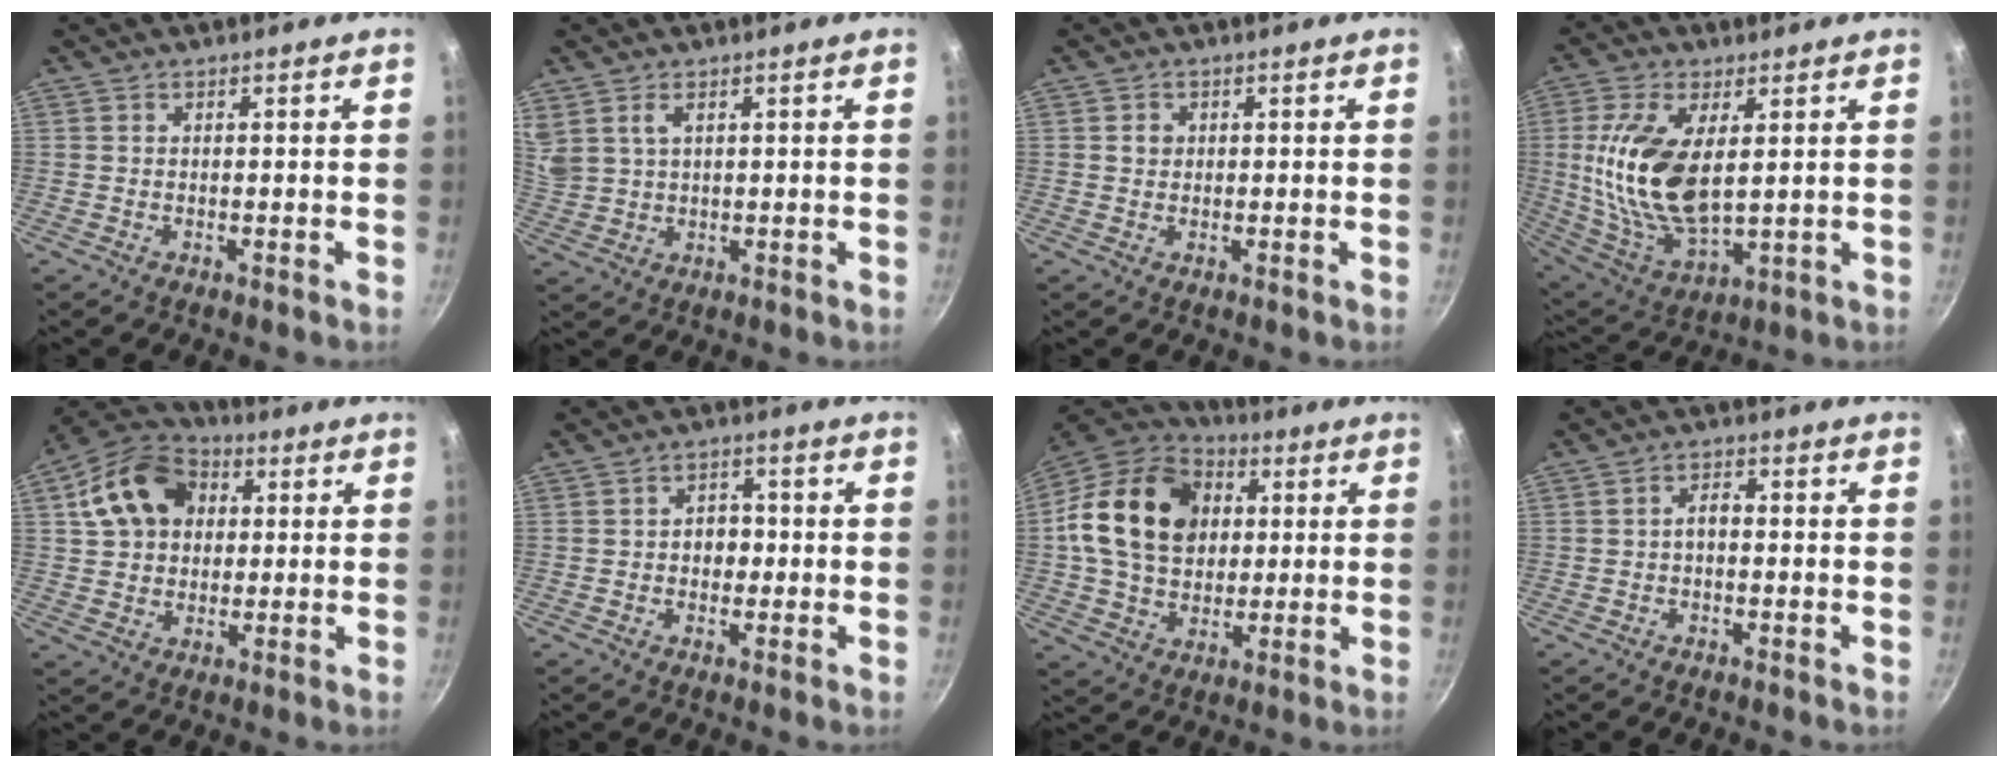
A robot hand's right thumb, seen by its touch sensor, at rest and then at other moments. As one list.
[{"total": 5.8, "force": [3.0, 3.5, 3.6], "torque": [-0.061, -0.008, 0.067]}, {"total": 1.7, "force": [0.3, 1.5, 0.6], "torque": [-0.005, 0.003, 0.003]}, {"total": 17.2, "force": [2.8, 8.5, 14.7], "torque": [-0.290, -0.021, 0.062]}, {"total": 14.6, "force": [3.6, 11.2, 8.6], "torque": [-0.127, 0.019, 0.047]}, {"total": 4.3, "force": [-0.2, 3.4, 2.6], "torque": [-0.012, 0.011, -0.006]}, {"total": 21.1, "force": [3.9, 15.9, 13.2], "torque": [-0.206, 0.016, 0.060]}, {"total": 2.5, "force": [-0.5, 1.5, 2.0], "torque": [-0.026, 0.016, -0.011]}]